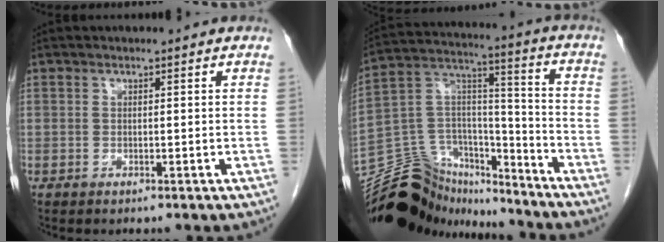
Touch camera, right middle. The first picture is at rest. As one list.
[{"total": 18.9, "force": [-17.4, 6.5, 3.8], "torque": [-0.072, 0.069, -0.285]}]